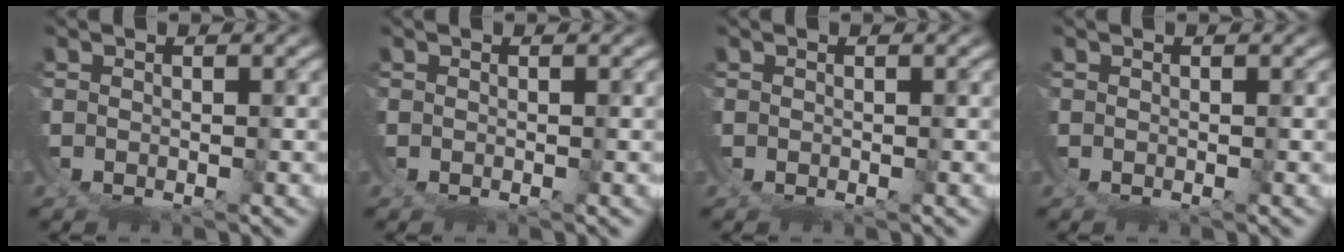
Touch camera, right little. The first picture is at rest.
{"total": 0.0}
{"total": 0.0}
{"total": 0.0}